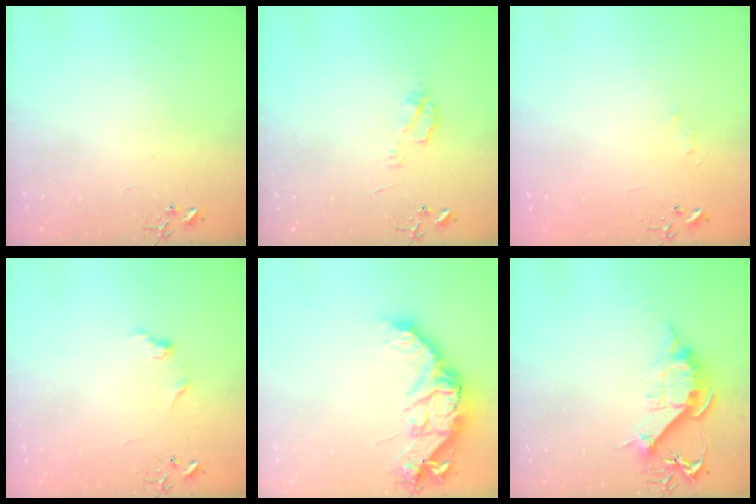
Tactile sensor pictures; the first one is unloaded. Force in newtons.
{"total": 5.1, "press": 5.0, "slide": 0.7}
{"total": 3.5, "press": 3.4, "slide": 0.4}
{"total": 6.3, "press": 6.3, "slide": 0.5}
{"total": 16.2, "press": 16.2, "slide": 1.5}
{"total": 11.9, "press": 11.9, "slide": 0.7}